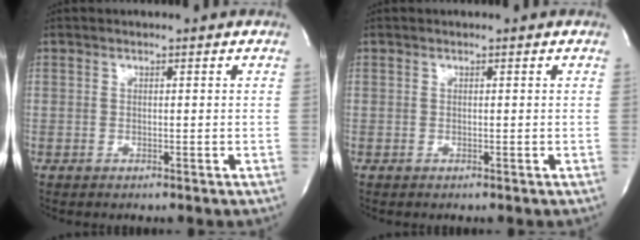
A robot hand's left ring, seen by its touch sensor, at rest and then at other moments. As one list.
[{"total": 0.0}]